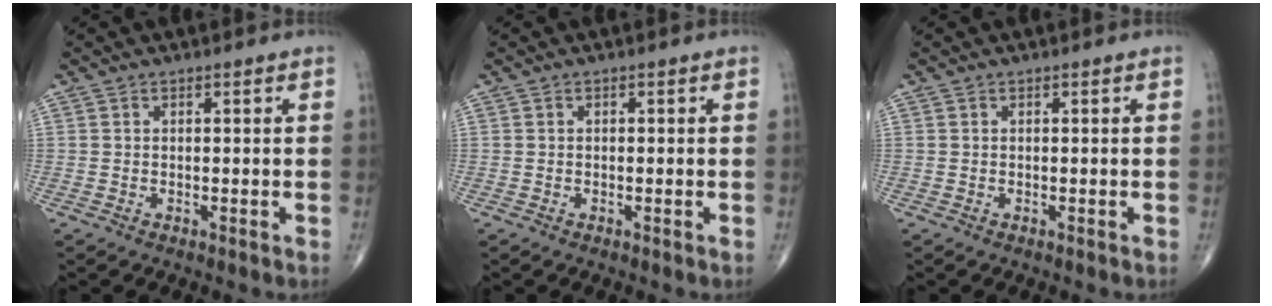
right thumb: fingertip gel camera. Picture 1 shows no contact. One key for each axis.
{"total": 0.0}
{"total": 0.0}